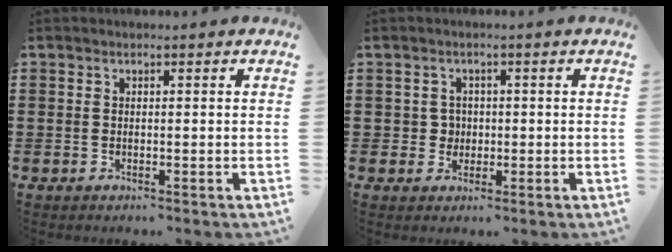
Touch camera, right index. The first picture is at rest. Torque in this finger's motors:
{"motor_torque": [-0.05, 0.40, 0.05, 0.00]}